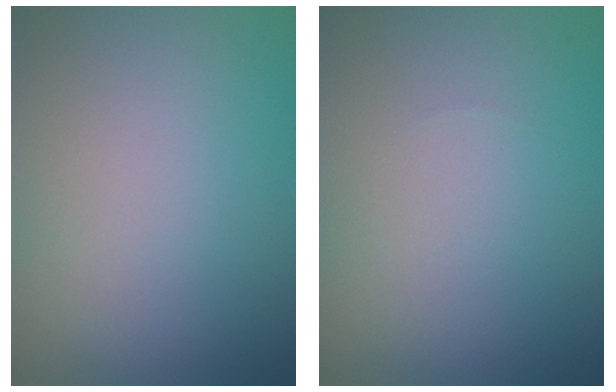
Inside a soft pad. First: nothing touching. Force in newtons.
{"total": 0.0}